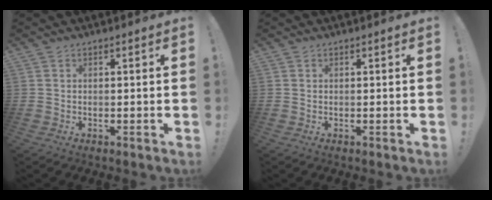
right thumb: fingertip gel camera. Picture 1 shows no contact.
{"total": 0.0}